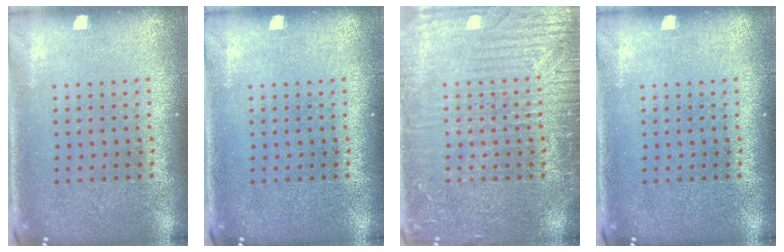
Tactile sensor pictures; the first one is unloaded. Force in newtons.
{"total": 0.0}
{"total": 4.8, "press": 4.7, "slide": 0.6}
{"total": 0.0}